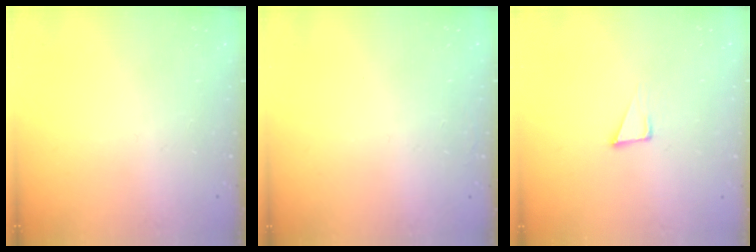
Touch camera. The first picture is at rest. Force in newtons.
{"total": 1.6, "press": 1.6, "slide": 0.1}
{"total": 4.7, "press": 4.7, "slide": 0.3}